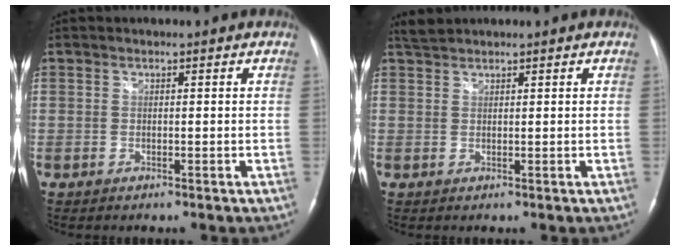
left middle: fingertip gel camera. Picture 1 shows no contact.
{"total": 1.8, "force": [1.8, 0.1, 0.2], "torque": [-0.011, 0.013, 0.039]}